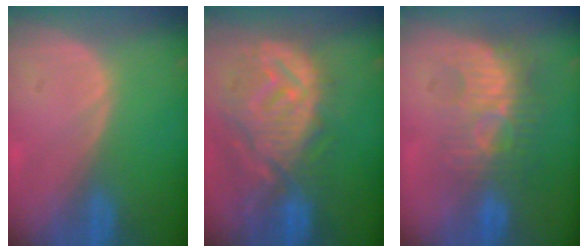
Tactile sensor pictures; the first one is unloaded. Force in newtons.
{"total": 12.3, "press": 11.0, "slide": 5.4}
{"total": 9.1, "press": 8.2, "slide": 3.9}